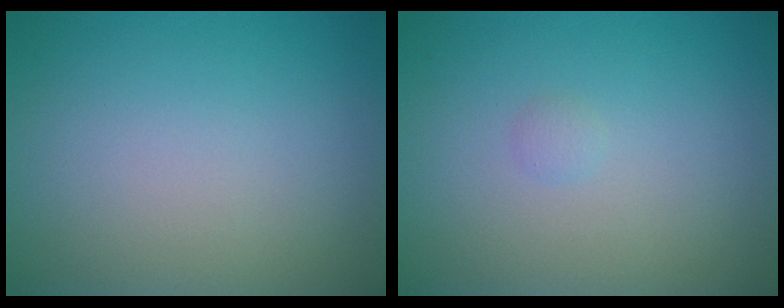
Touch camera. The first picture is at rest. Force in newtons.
{"total": 0.5, "press": 0.5, "slide": 0.0}